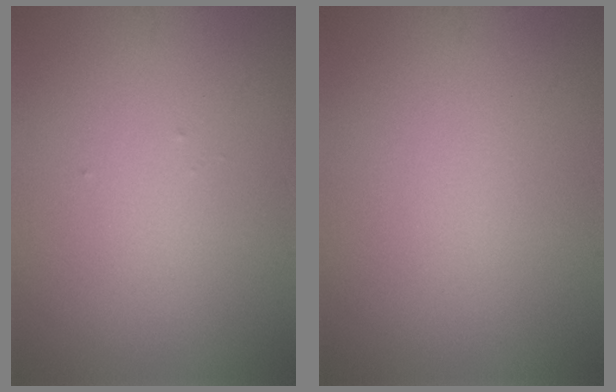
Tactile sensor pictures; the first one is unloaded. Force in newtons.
{"total": 0.0}